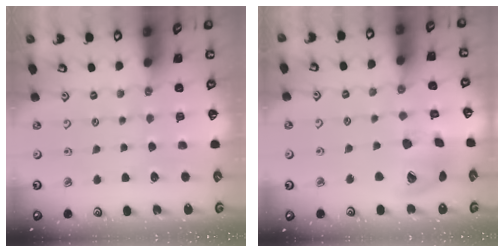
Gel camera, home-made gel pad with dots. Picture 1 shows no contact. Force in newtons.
{"total": 16.6, "press": 16.4, "slide": 2.8}